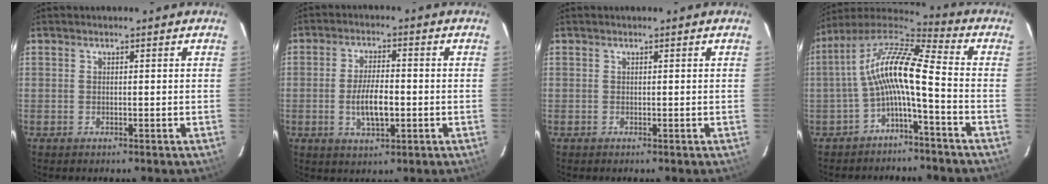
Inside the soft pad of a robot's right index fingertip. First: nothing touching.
{"total": 7.2, "force": [-1.5, 2.7, 6.5], "torque": [-0.129, -0.002, -0.024]}
{"total": 0.0}
{"total": 12.4, "force": [-2.4, 2.2, 12.0], "torque": [-0.238, 0.021, -0.052]}